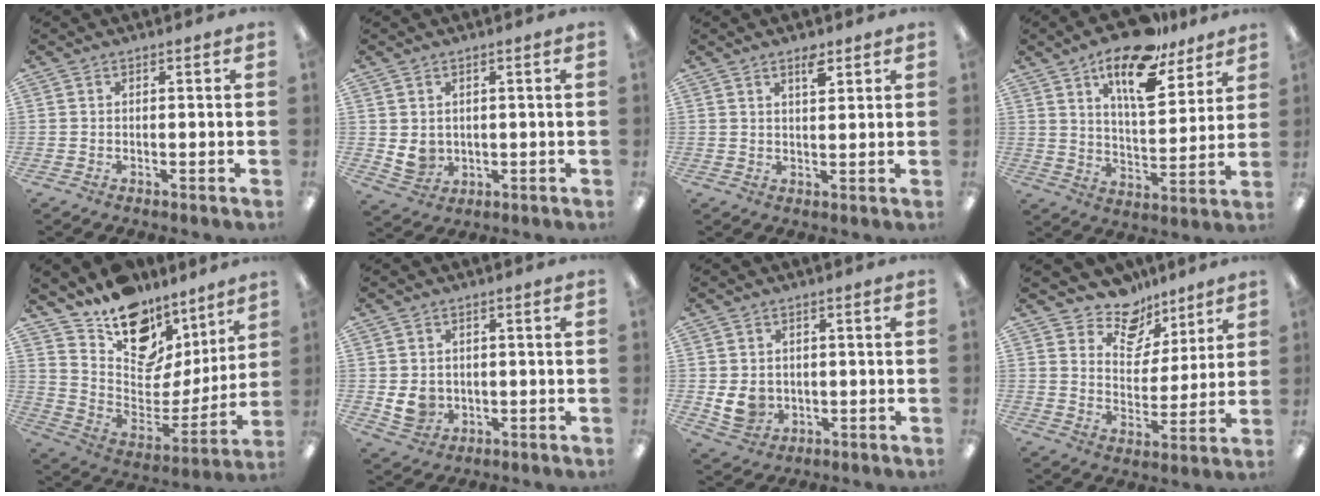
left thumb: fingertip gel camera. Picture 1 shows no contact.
{"total": 4.3, "force": [1.4, 3.7, 1.7], "torque": [-0.027, -0.008, 0.028]}
{"total": 3.5, "force": [2.5, 1.2, 2.2], "torque": [-0.033, -0.005, 0.040]}
{"total": 17.0, "force": [12.0, 6.6, 10.0], "torque": [-0.163, -0.065, 0.203]}
{"total": 16.0, "force": [11.5, 9.4, 6.0], "torque": [-0.095, -0.101, 0.207]}
{"total": 5.2, "force": [0.2, 4.6, 2.3], "torque": [-0.044, -0.001, 0.004]}
{"total": 5.9, "force": [0.1, 5.2, 2.8], "torque": [-0.060, 0.000, 0.003]}
{"total": 11.6, "force": [9.3, 6.3, 2.8], "torque": [-0.053, -0.071, 0.173]}